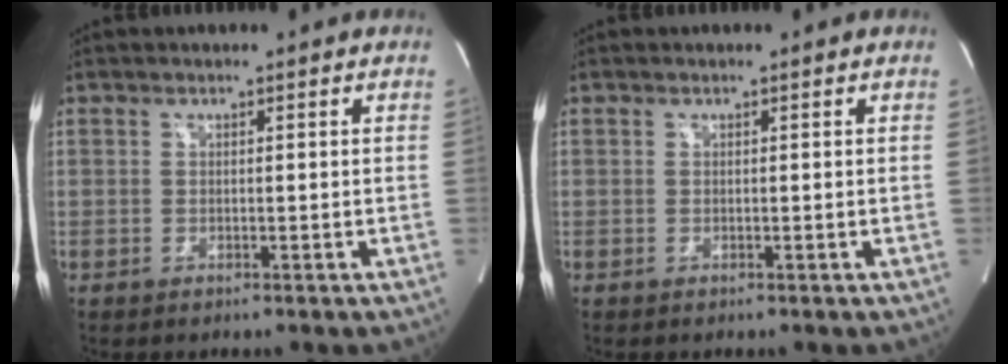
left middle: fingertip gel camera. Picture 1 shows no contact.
{"total": 0.0}